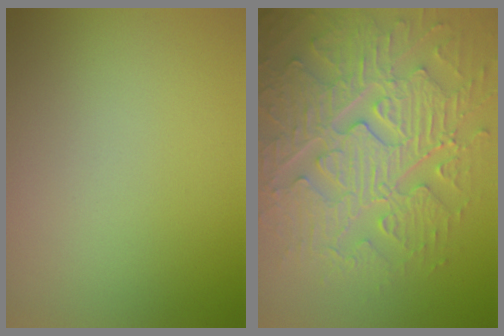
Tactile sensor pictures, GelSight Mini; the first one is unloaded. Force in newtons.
{"total": 8.8, "press": 6.5, "slide": 6.0}